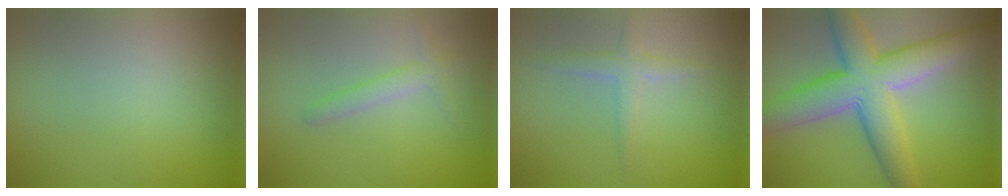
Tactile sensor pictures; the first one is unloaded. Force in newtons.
{"total": 1.7, "press": 1.7, "slide": 0.1}
{"total": 1.9, "press": 1.9, "slide": 0.1}
{"total": 9.9, "press": 9.9, "slide": 0.5}